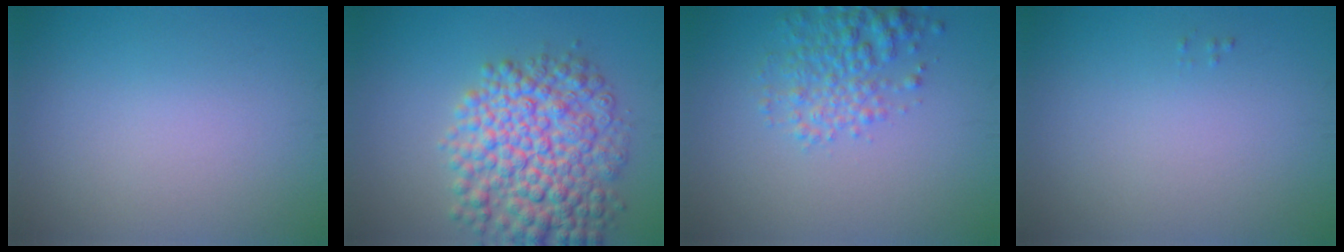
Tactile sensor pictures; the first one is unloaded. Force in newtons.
{"total": 9.1, "press": 9.1, "slide": 0.2}
{"total": 3.7, "press": 3.7, "slide": 0.1}
{"total": 0.0}